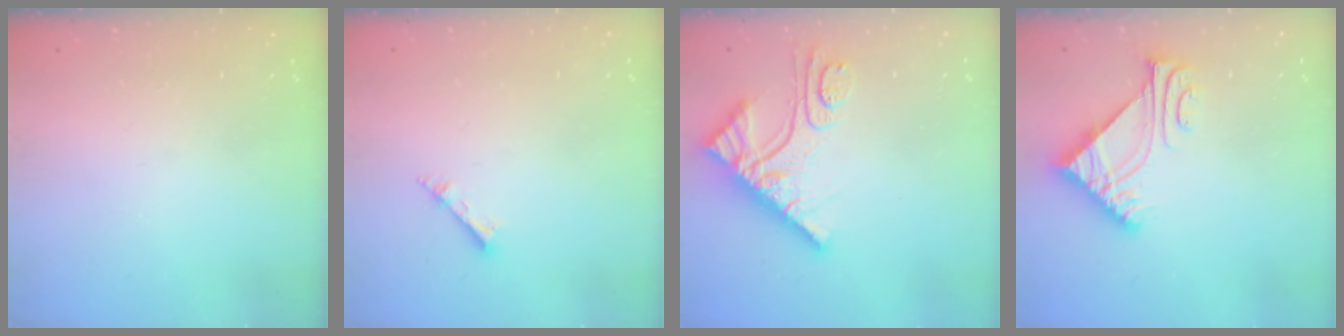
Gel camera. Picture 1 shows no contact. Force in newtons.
{"total": 2.6, "press": 2.6, "slide": 0.3}
{"total": 11.8, "press": 11.7, "slide": 0.9}
{"total": 7.0, "press": 6.9, "slide": 0.8}